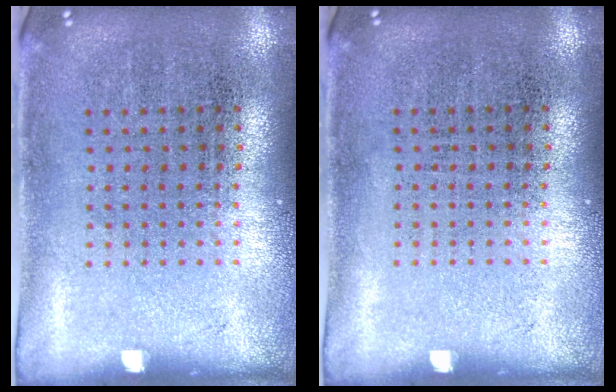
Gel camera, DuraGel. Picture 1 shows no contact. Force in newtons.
{"total": 0.0}